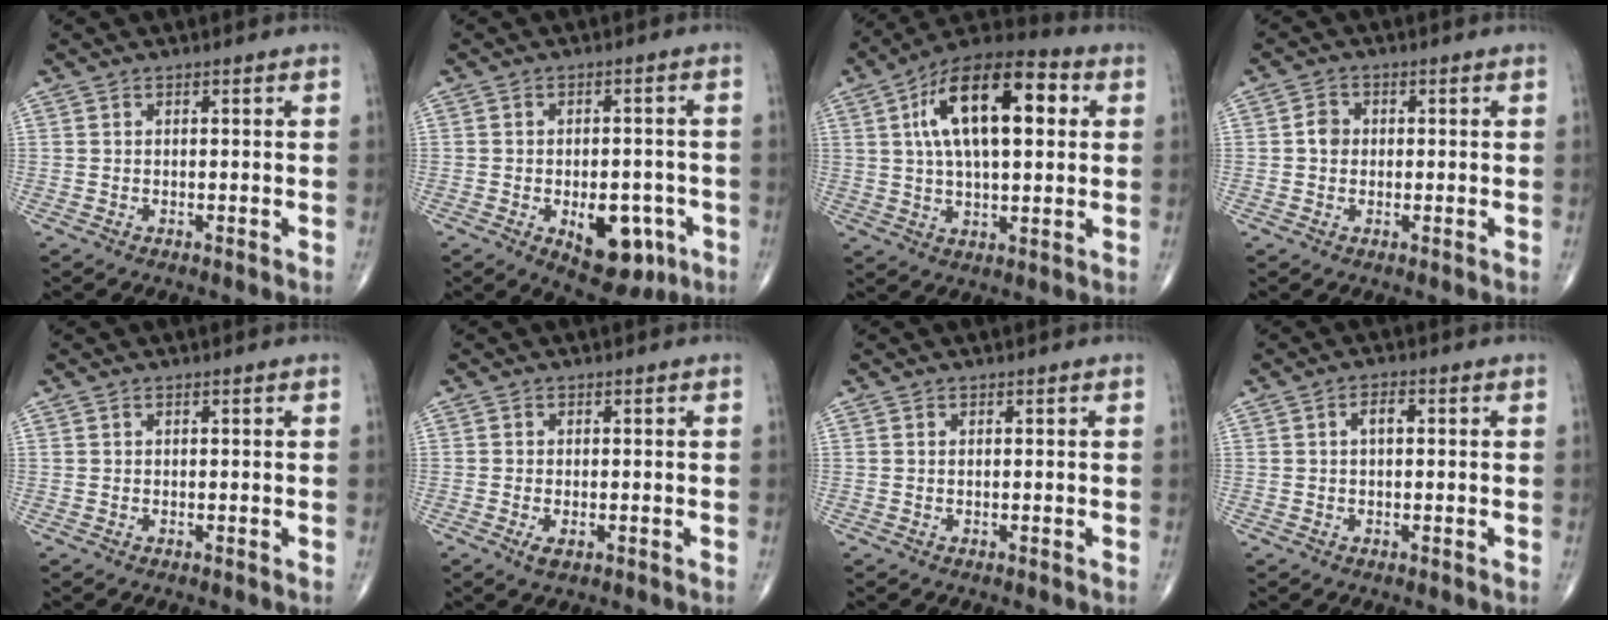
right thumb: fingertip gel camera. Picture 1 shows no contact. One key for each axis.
{"total": 11.0, "fx": -4.1, "fy": 6.1, "fz": 8.1, "tx": -0.081, "ty": 0.012, "tz": -0.045}
{"total": 19.8, "fx": 4.9, "fy": 9.0, "fz": 16.9, "tx": -0.268, "ty": 0.019, "tz": 0.072}
{"total": 2.8, "fx": 0.0, "fy": 2.4, "fz": 1.4, "tx": -0.015, "ty": 0.007, "tz": -0.005}
{"total": 0.0}
{"total": 2.1, "fx": -0.8, "fy": 1.0, "fz": 1.7, "tx": -0.034, "ty": -0.003, "tz": -0.013}
{"total": 0.0}
{"total": 2.7, "fx": 0.5, "fy": 1.3, "fz": 2.3, "tx": -0.040, "ty": 0.008, "tz": 0.007}